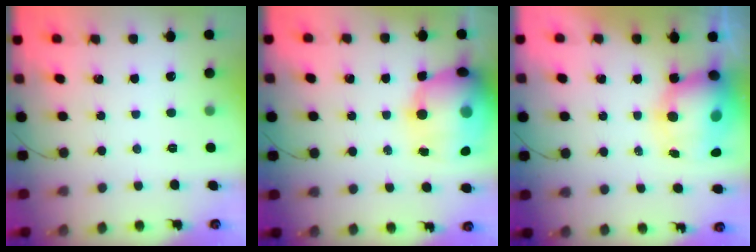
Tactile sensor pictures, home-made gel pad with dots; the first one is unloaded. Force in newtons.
{"total": 21.0, "press": 20.7, "slide": 3.6}
{"total": 12.0, "press": 11.6, "slide": 3.0}